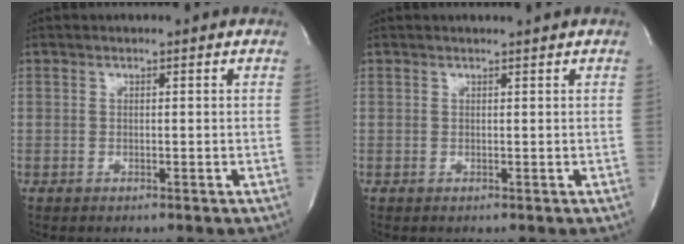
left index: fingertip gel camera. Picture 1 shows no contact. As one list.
[{"total": 0.9, "force": [0.8, -0.3, 0.1], "torque": [-0.006, -0.004, 0.015]}]